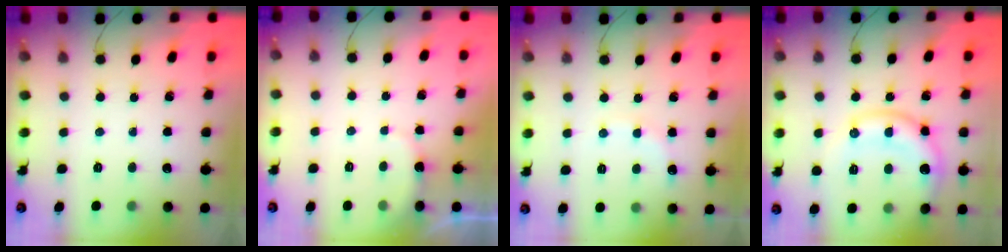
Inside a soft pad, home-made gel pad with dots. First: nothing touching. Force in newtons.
{"total": 4.8, "press": 4.7, "slide": 0.6}
{"total": 5.8, "press": 5.6, "slide": 1.3}
{"total": 12.4, "press": 12.4, "slide": 0.4}